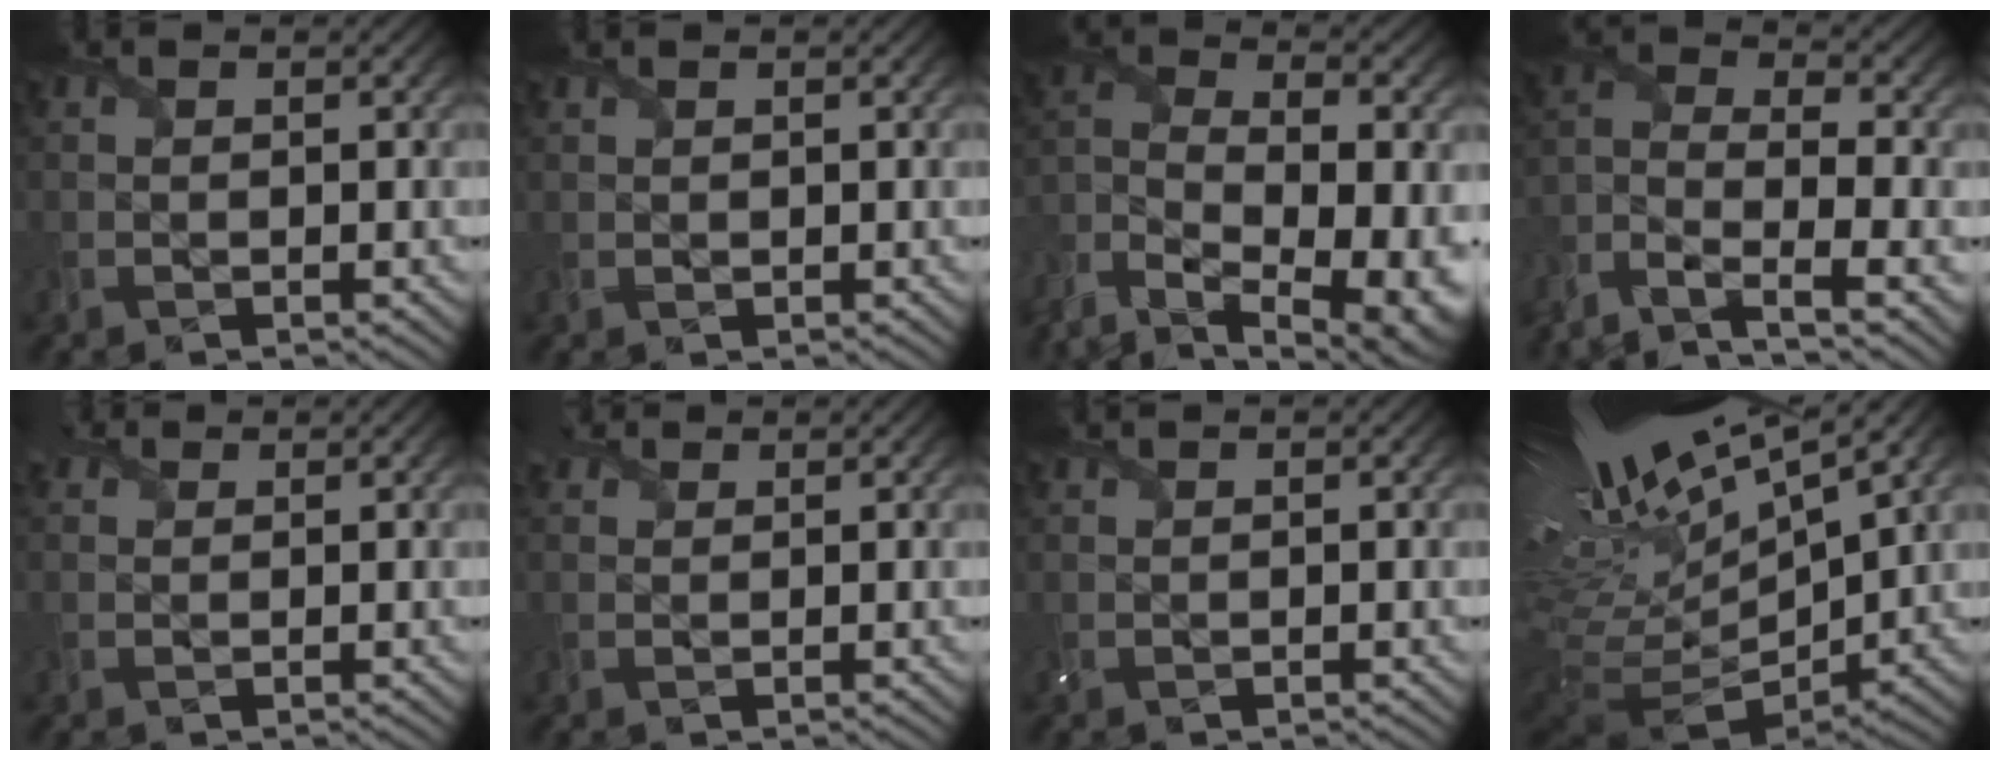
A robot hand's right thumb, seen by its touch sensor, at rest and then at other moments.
{"total": 0.7, "force": [0.6, 0.3, 0.2], "torque": [-0.009, 0.000, 0.014]}
{"total": 15.8, "force": [-8.9, 7.9, 10.3], "torque": [-0.229, -0.027, -0.128]}
{"total": 10.5, "force": [-7.1, 3.7, 6.8], "torque": [-0.152, -0.014, -0.148]}
{"total": 1.5, "force": [1.3, 0.8, 0.3], "torque": [-0.010, 0.004, 0.025]}
{"total": 1.8, "force": [1.6, 0.8, 0.4], "torque": [-0.012, 0.005, 0.032]}
{"total": 0.9, "force": [0.8, 0.1, 0.2], "torque": [-0.014, 0.004, 0.021]}
{"total": 18.4, "force": [7.5, 6.2, 15.6], "torque": [-0.268, 0.037, 0.177]}